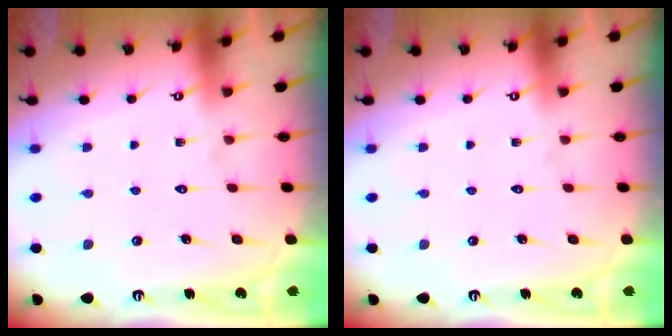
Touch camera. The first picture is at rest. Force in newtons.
{"total": 0.0}